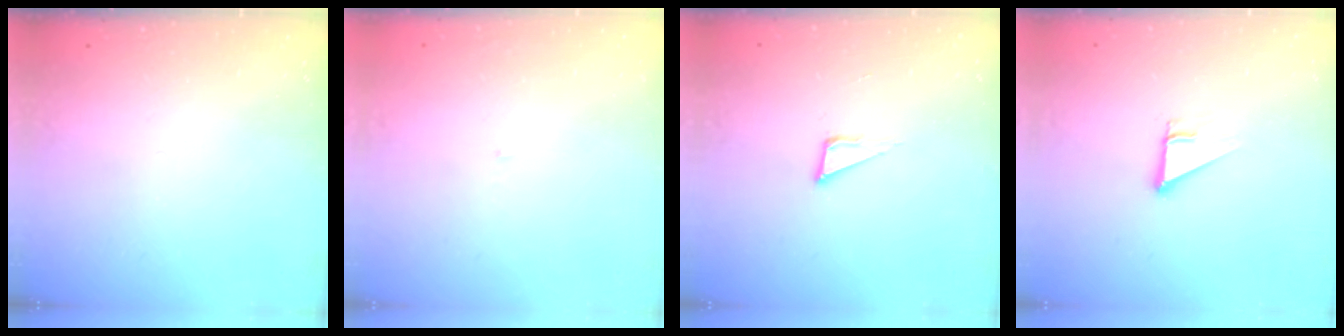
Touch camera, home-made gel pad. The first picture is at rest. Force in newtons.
{"total": 3.0, "press": 3.0, "slide": 0.2}
{"total": 4.5, "press": 4.5, "slide": 0.3}
{"total": 2.5, "press": 2.5, "slide": 0.1}